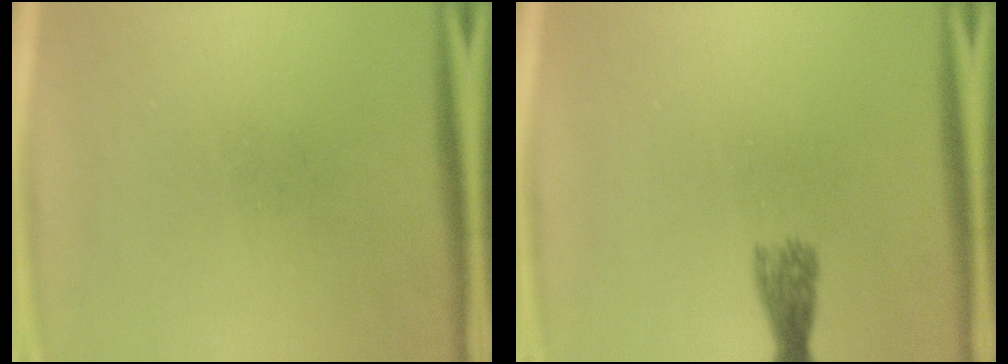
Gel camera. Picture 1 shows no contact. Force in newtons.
{"total": 2.7}